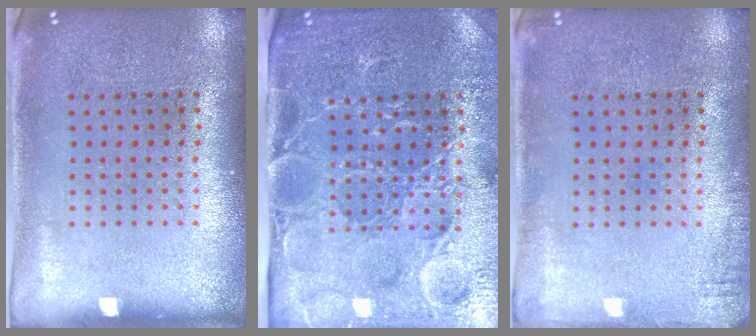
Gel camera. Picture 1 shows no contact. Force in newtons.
{"total": 4.8, "press": 4.2, "slide": 2.1}
{"total": 1.3, "press": 1.3, "slide": 0.1}